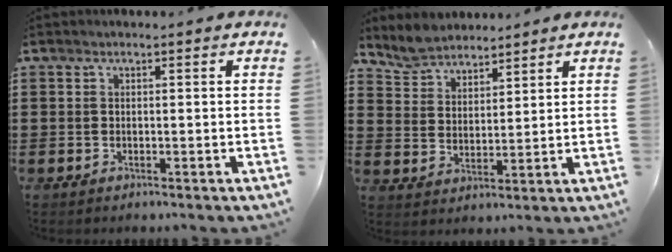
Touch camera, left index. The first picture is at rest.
{"total": 5.0, "force": [4.8, 1.6, 0.3], "torque": [-0.027, -0.008, 0.090]}